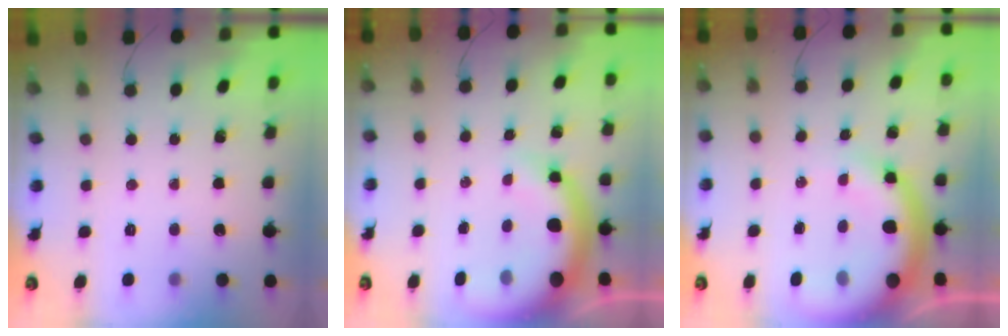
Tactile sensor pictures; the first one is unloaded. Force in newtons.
{"total": 9.2, "press": 8.8, "slide": 2.9}
{"total": 16.1, "press": 15.7, "slide": 3.4}